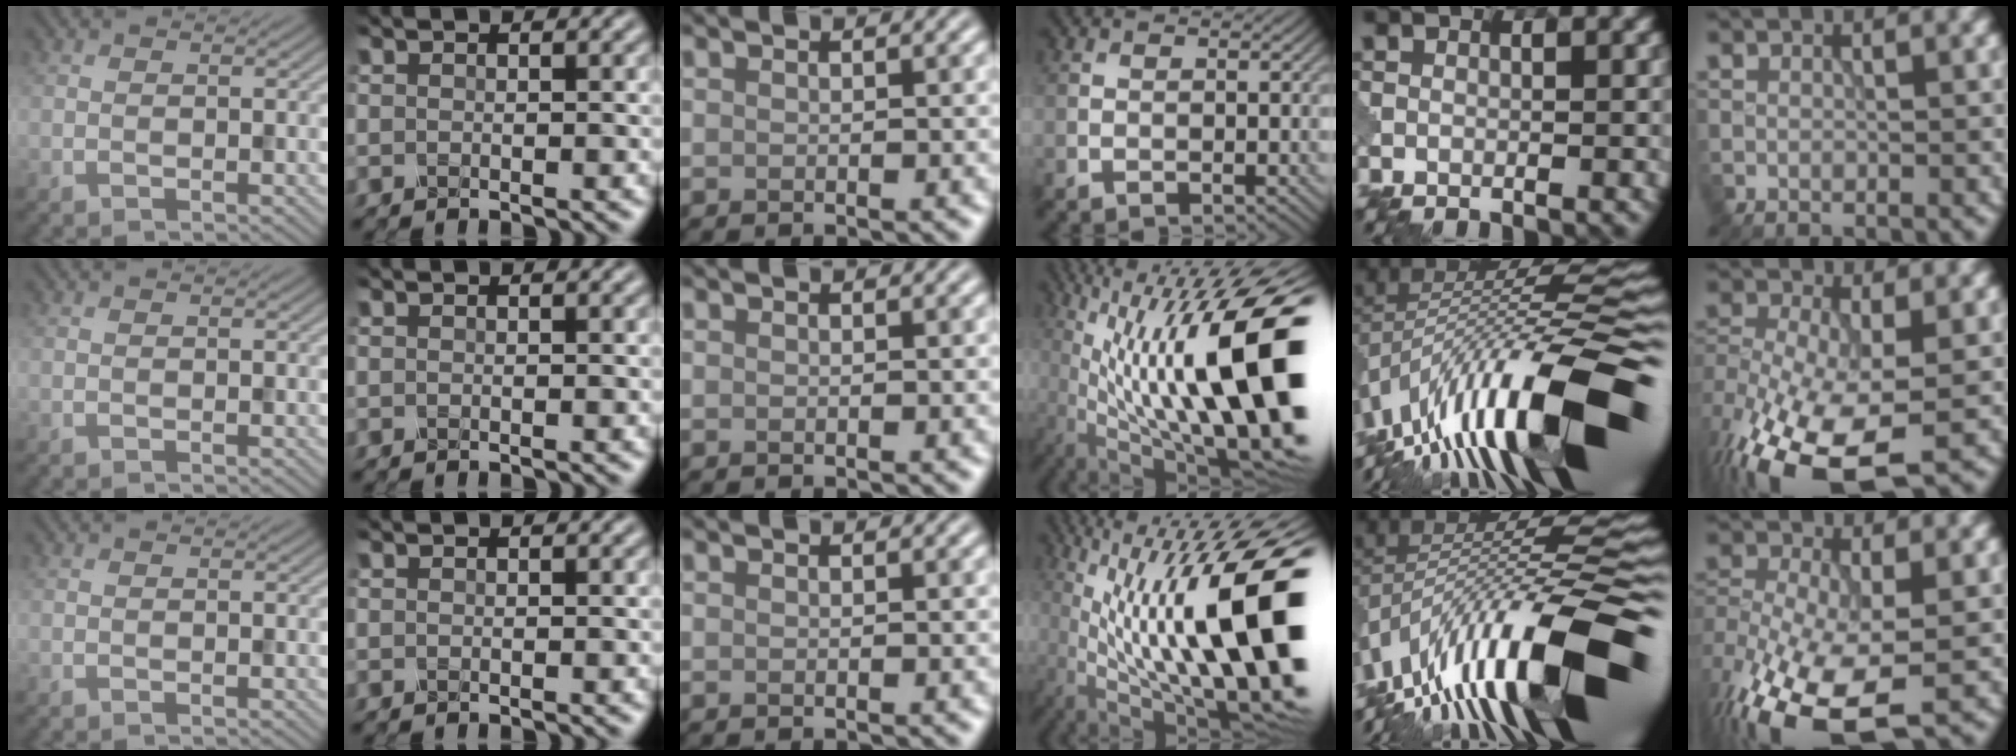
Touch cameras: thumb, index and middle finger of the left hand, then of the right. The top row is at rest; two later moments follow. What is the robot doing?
{"motion": "shake", "object": "plastic piggy bank"}